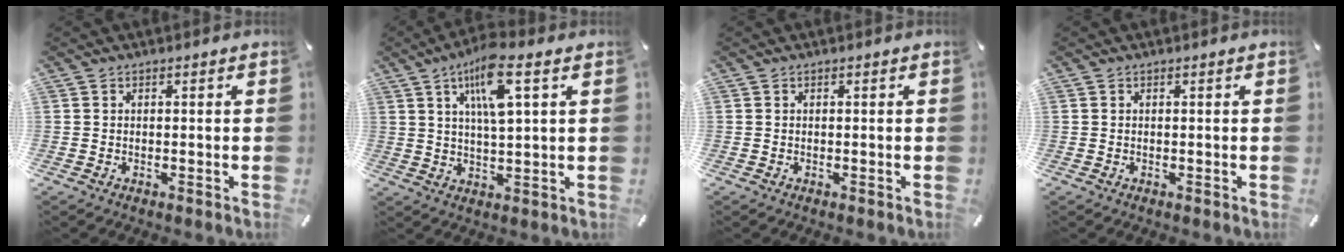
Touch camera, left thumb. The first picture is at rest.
{"total": 10.5, "force": [4.9, 2.4, 9.0], "torque": [-0.166, -0.002, 0.080]}
{"total": 0.0}
{"total": 0.0}